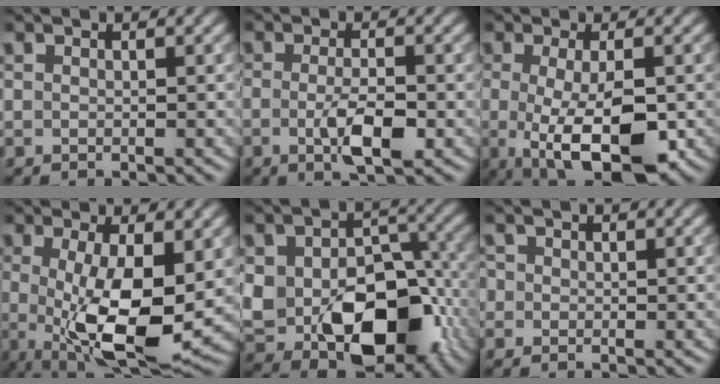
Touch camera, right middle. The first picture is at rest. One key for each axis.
{"total": 3.9, "fx": -1.1, "fy": 1.1, "fz": 3.5, "tx": -0.070, "ty": -0.008, "tz": -0.020}
{"total": 8.1, "fx": -1.8, "fy": 2.7, "fz": 7.4, "tx": -0.133, "ty": -0.021, "tz": -0.022}
{"total": 10.8, "fx": -1.0, "fy": 4.0, "fz": 10.0, "tx": -0.179, "ty": -0.030, "tz": -0.006}
{"total": 13.6, "fx": -3.3, "fy": 9.0, "fz": 9.7, "tx": -0.148, "ty": -0.023, "tz": -0.047}
{"total": 0.8, "fx": -0.2, "fy": 0.8, "fz": 0.1, "tx": 0.002, "ty": -0.003, "tz": -0.009}